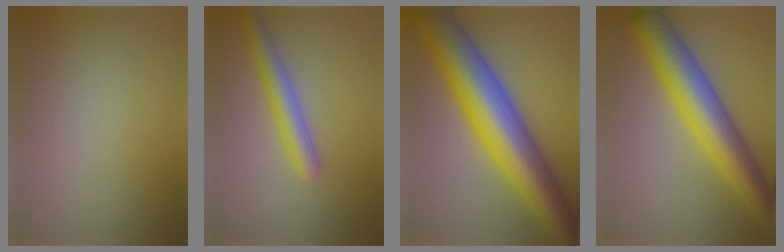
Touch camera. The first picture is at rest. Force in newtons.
{"total": 3.0, "press": 3.0, "slide": 0.2}
{"total": 12.8, "press": 12.8, "slide": 0.2}
{"total": 8.2, "press": 8.2, "slide": 0.1}